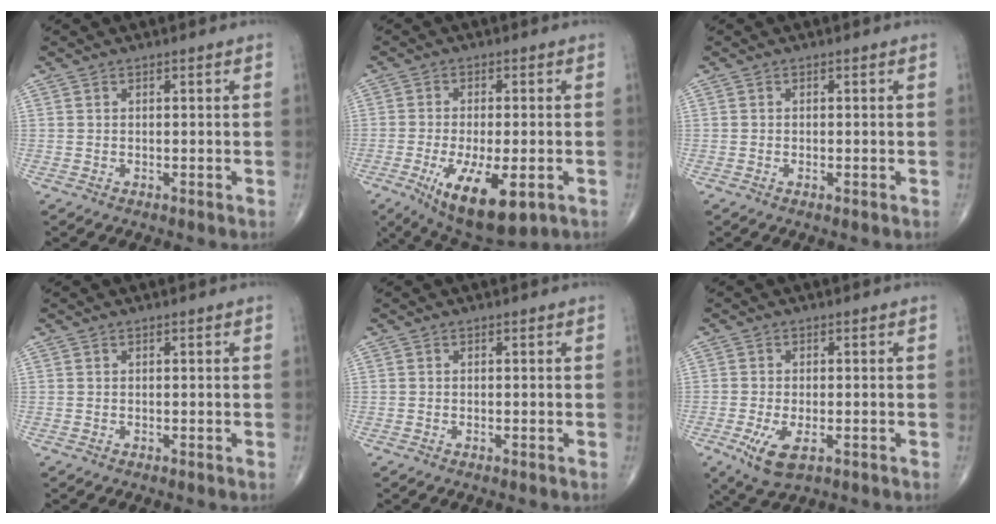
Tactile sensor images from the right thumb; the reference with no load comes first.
{"total": 14.1, "force": [-5.4, 5.4, 11.8], "torque": [-0.200, -0.013, -0.074]}
{"total": 0.8, "force": [-0.3, 0.2, 0.7], "torque": [-0.014, -0.001, -0.005]}
{"total": 0.0}
{"total": 0.0}
{"total": 6.5, "force": [-2.4, 2.8, 5.3], "torque": [-0.108, -0.010, -0.035]}